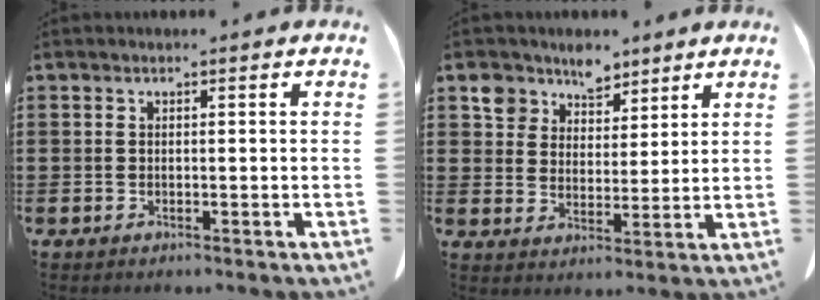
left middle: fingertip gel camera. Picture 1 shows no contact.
{"total": 6.3, "force": [5.0, 3.8, 0.8], "torque": [-0.039, -0.010, 0.093]}